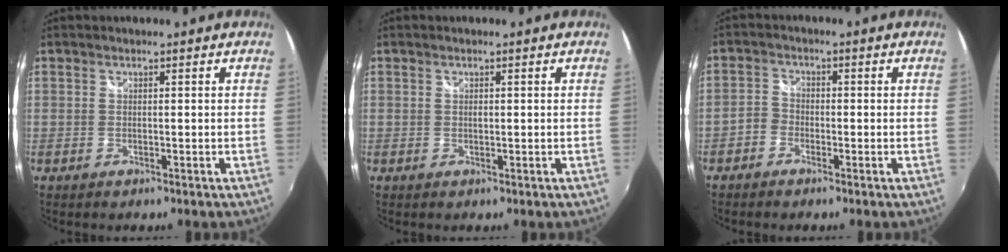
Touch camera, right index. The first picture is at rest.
{"total": 0.5, "force": [0.1, 0.3, 0.4], "torque": [-0.007, 0.000, 0.002]}
{"total": 2.7, "force": [-1.7, 1.9, 0.7], "torque": [-0.015, 0.008, -0.039]}